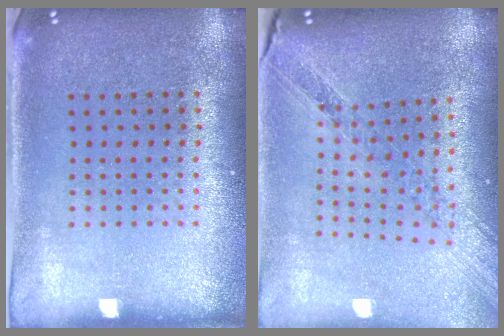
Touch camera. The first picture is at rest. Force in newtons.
{"total": 1.1, "press": 1.1, "slide": 0.2}